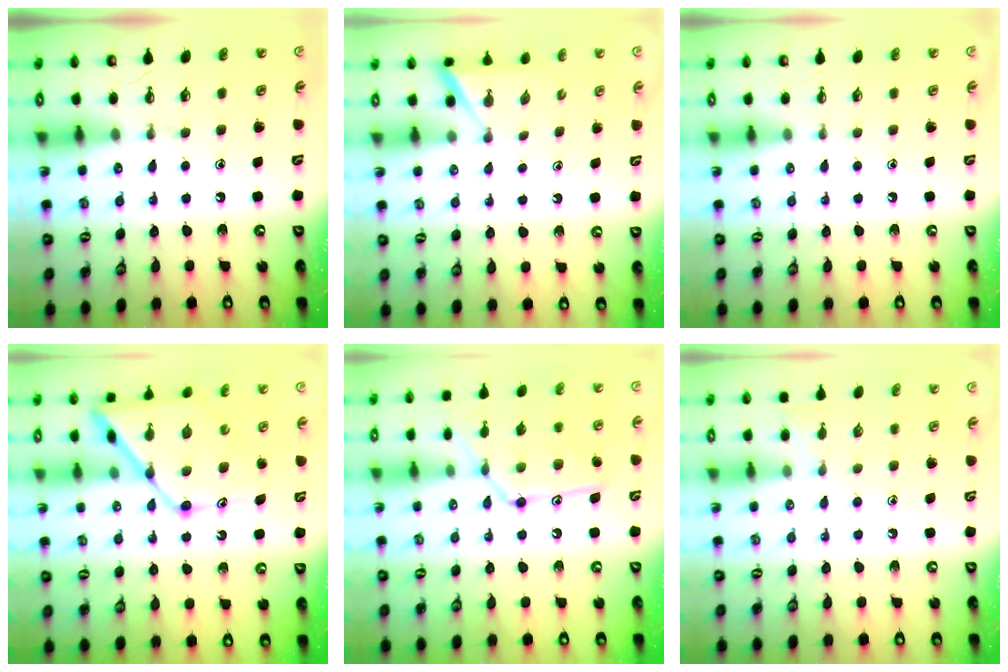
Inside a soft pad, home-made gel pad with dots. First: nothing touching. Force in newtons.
{"total": 3.0, "press": 3.0, "slide": 0.2}
{"total": 0.0}
{"total": 15.7, "press": 15.7, "slide": 1.3}
{"total": 12.7, "press": 12.7, "slide": 0.7}
{"total": 5.2, "press": 5.2, "slide": 0.5}